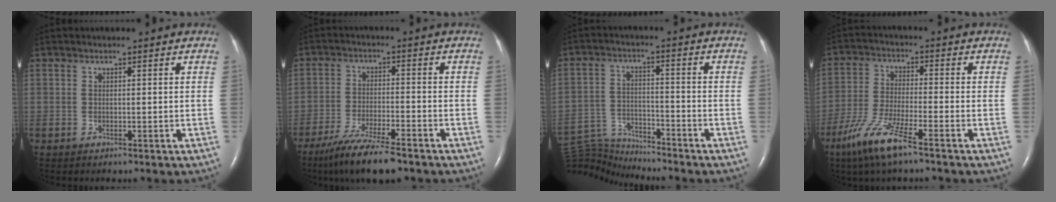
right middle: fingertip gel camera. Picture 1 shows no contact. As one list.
[{"total": 10.3, "force": [-7.9, 1.2, 6.5], "torque": [-0.117, -0.027, -0.132]}, {"total": 9.8, "force": [-9.8, 0.1, 0.2], "torque": [-0.016, 0.014, -0.185]}, {"total": 8.9, "force": [-5.9, 0.6, 6.7], "torque": [-0.147, -0.022, -0.116]}]